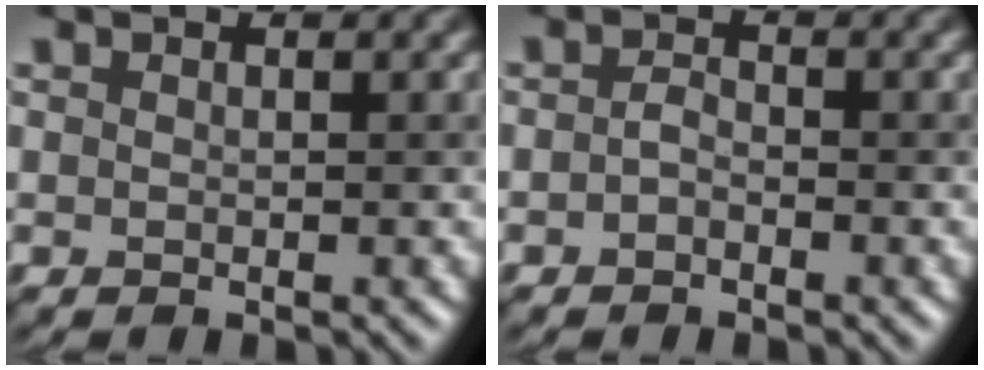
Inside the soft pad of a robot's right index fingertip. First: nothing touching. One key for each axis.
{"total": 1.1, "fx": -0.5, "fy": 0.6, "fz": 0.8, "tx": -0.017, "ty": 0.003, "tz": -0.013}